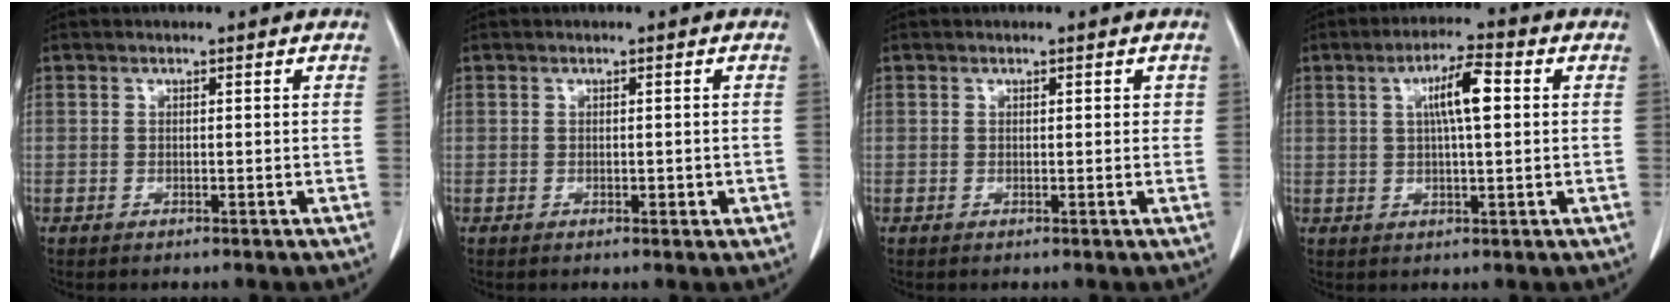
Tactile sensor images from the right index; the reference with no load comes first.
{"total": 1.1, "force": [-0.3, 0.7, 0.9], "torque": [-0.012, 0.002, 0.001]}
{"total": 1.1, "force": [0.4, 0.6, 0.8], "torque": [-0.008, 0.001, 0.005]}
{"total": 6.7, "force": [1.5, 0.9, 6.4], "torque": [-0.114, 0.012, 0.025]}